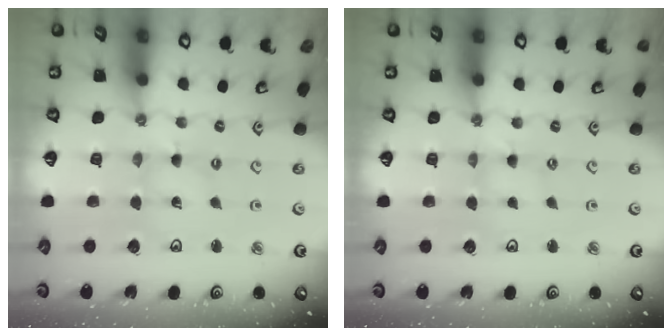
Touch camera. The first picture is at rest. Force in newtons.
{"total": 0.0}